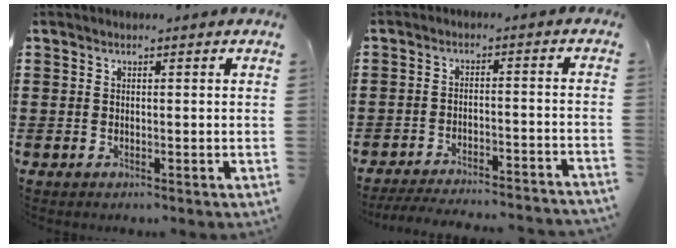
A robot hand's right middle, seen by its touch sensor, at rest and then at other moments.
{"total": 4.5, "force": [-4.3, -0.1, 1.2], "torque": [-0.018, -0.005, -0.084]}